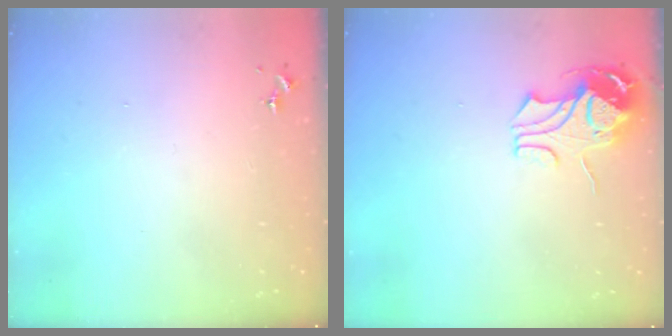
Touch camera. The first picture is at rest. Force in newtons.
{"total": 10.1, "press": 10.1, "slide": 0.8}